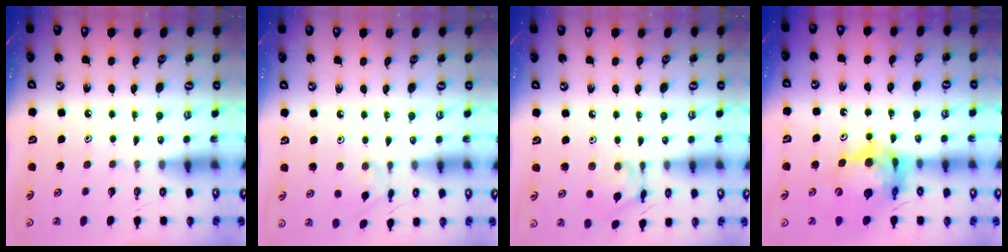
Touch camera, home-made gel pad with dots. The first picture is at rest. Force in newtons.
{"total": 1.8, "press": 1.8, "slide": 0.1}
{"total": 10.8, "press": 10.7, "slide": 0.7}
{"total": 14.9, "press": 14.8, "slide": 1.7}